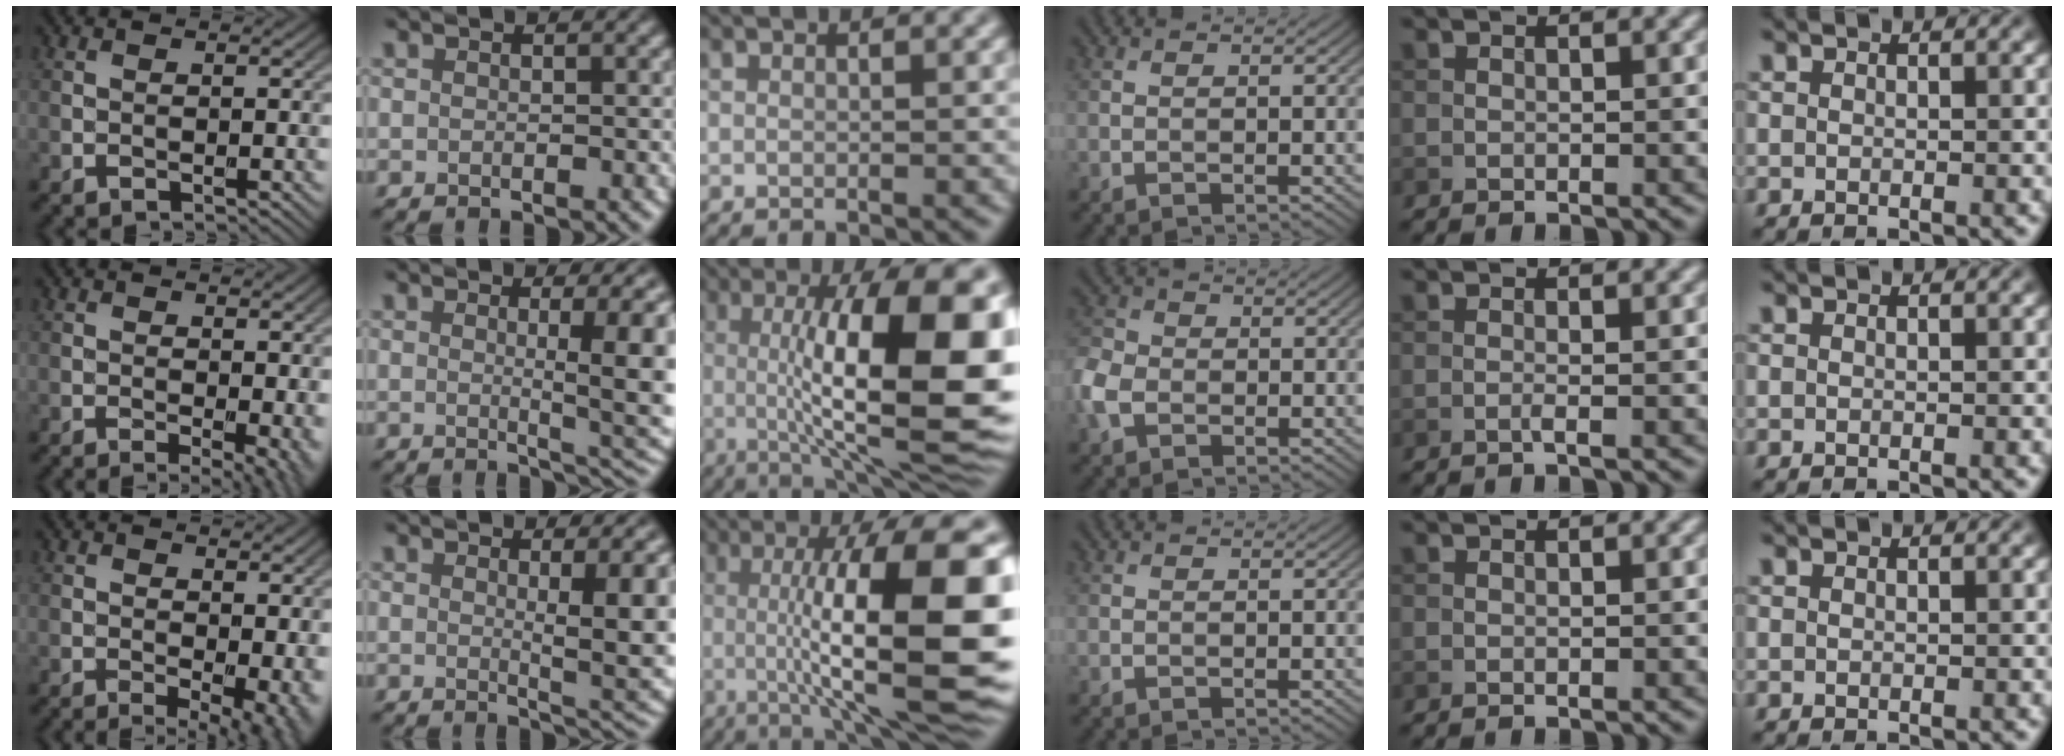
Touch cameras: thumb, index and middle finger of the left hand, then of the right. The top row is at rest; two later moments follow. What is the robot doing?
{"motion": "screw", "object": "dispenser bottle"}